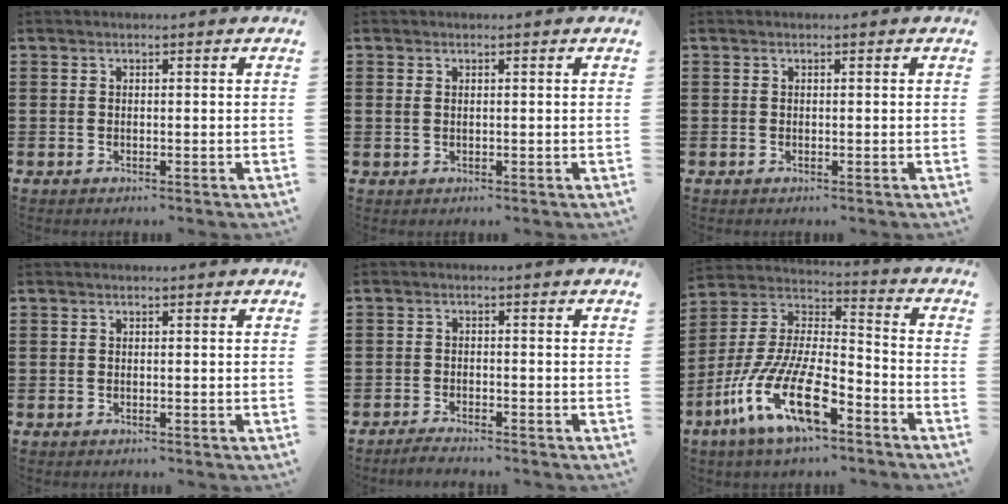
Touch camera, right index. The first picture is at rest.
{"total": 0.9, "force": [0.3, 0.5, 0.6], "torque": [-0.014, 0.005, 0.004]}
{"total": 0.0}
{"total": 0.0}
{"total": 1.7, "force": [-1.7, 0.1, 0.0], "torque": [-0.004, 0.005, -0.034]}
{"total": 15.1, "force": [-8.8, 4.6, 11.4], "torque": [-0.247, 0.007, -0.165]}